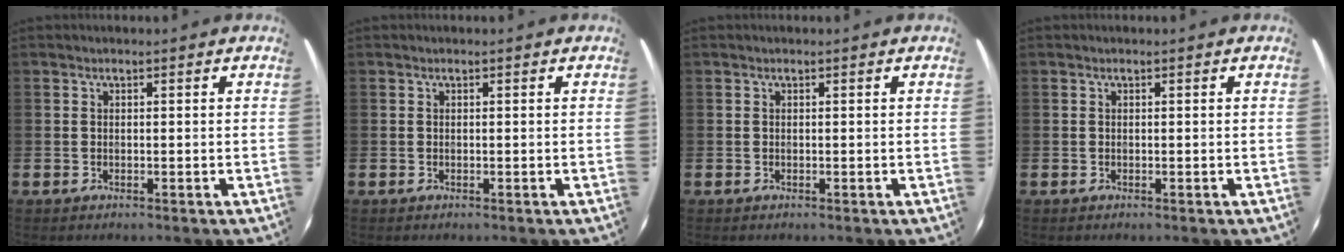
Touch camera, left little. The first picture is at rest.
{"total": 0.0}
{"total": 0.0}
{"total": 0.0}